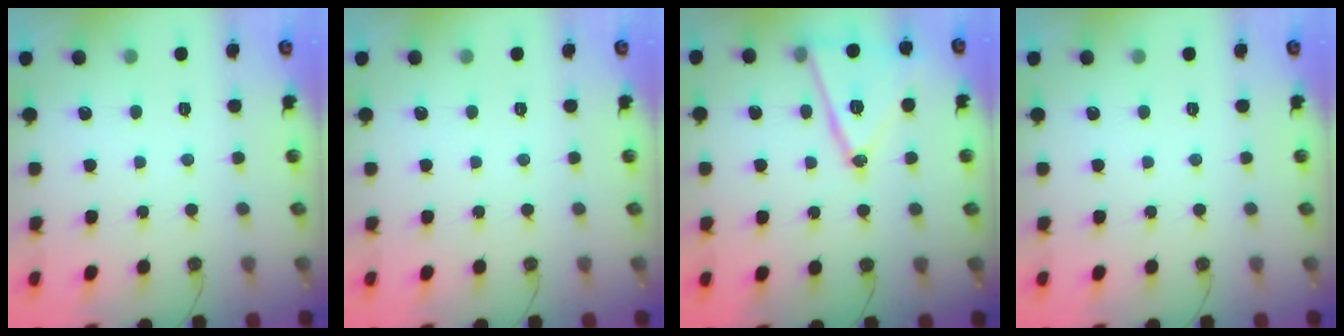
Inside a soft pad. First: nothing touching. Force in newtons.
{"total": 0.0}
{"total": 16.4, "press": 16.1, "slide": 3.3}
{"total": 0.0}